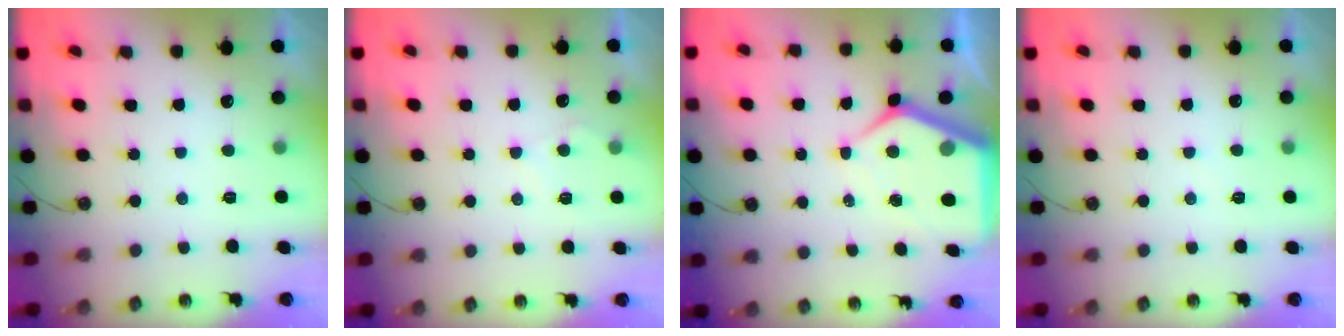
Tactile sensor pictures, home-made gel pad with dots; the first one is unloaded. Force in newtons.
{"total": 5.2, "press": 5.1, "slide": 0.7}
{"total": 9.8, "press": 9.8, "slide": 0.8}
{"total": 4.6, "press": 4.6, "slide": 0.6}